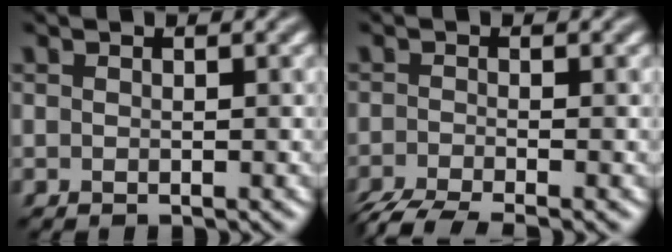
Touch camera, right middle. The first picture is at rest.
{"total": 4.3, "force": [-3.4, 0.9, 2.6], "torque": [-0.044, -0.012, -0.070]}